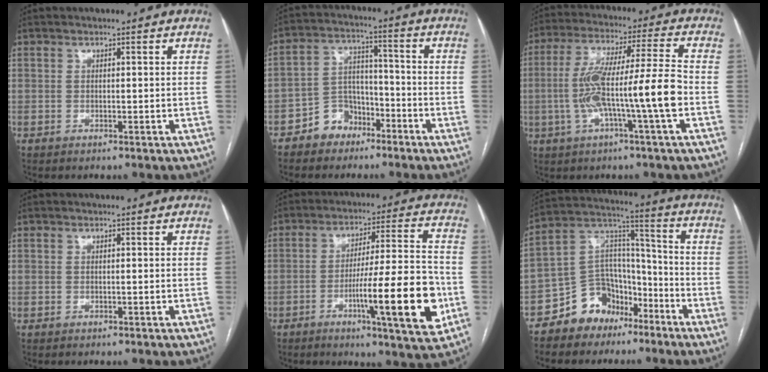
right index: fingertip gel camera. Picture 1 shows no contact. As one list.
[{"total": 7.0, "force": [-4.6, 4.9, 1.9], "torque": [-0.035, 0.022, -0.079]}, {"total": 13.3, "force": [-2.9, -0.4, 13.0], "torque": [-0.253, 0.019, -0.054]}, {"total": 0.0}, {"total": 16.4, "force": [-5.3, 0.6, 15.5], "torque": [-0.244, -0.006, -0.080]}, {"total": 11.6, "force": [-7.8, 8.0, 3.3], "torque": [-0.062, 0.064, -0.136]}]